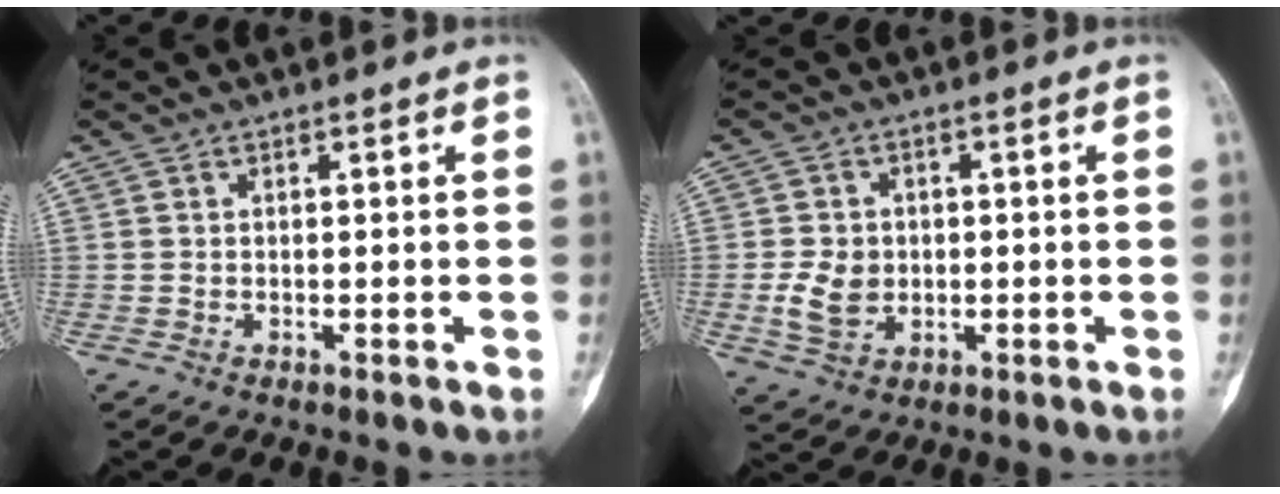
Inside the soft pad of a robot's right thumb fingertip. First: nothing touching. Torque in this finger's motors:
{"motor_torque": [-0.34, 0.20, 0.16, 0.47, -0.01]}